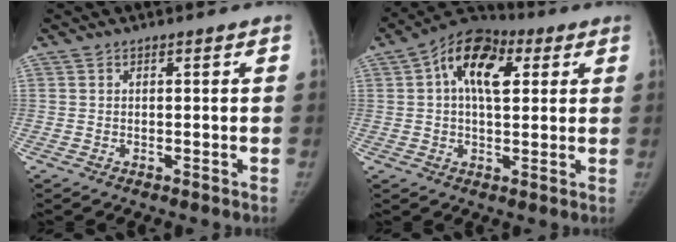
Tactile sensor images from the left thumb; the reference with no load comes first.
{"total": 12.8, "force": [3.9, 7.3, 9.8], "torque": [-0.146, 0.016, 0.054]}